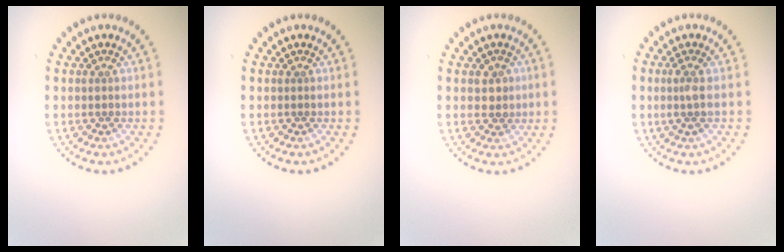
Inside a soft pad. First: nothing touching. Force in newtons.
{"total": 0.0}
{"total": 1.7, "press": 1.6, "slide": 0.5}
{"total": 1.4, "press": 1.1, "slide": 0.8}